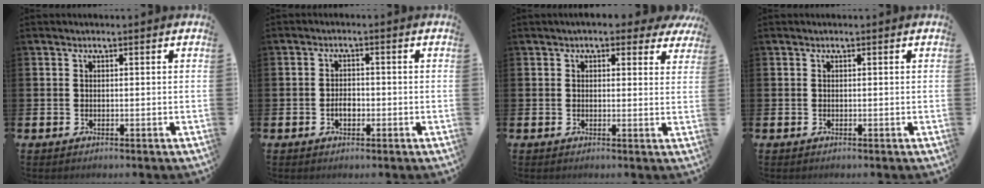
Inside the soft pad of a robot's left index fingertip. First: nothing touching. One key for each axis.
{"total": 2.3, "fx": -0.7, "fy": 1.4, "fz": 1.6, "tx": -0.021, "ty": 0.001, "tz": -0.016}
{"total": 3.2, "fx": 2.7, "fy": 1.3, "fz": 1.0, "tx": -0.011, "ty": -0.009, "tz": 0.045}
{"total": 0.0}